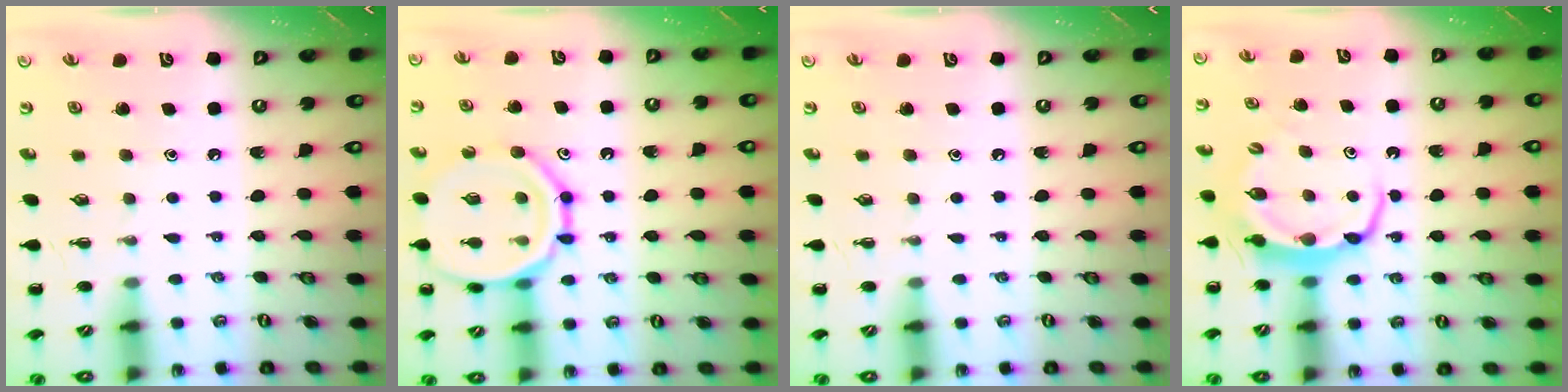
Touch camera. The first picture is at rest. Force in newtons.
{"total": 17.0, "press": 16.9, "slide": 2.1}
{"total": 0.0}
{"total": 5.9, "press": 5.9, "slide": 0.5}